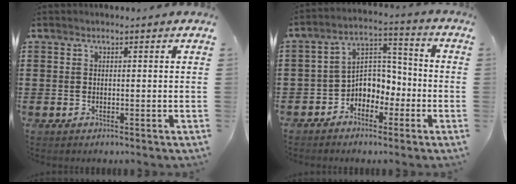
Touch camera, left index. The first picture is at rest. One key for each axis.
{"total": 5.0, "fx": -2.7, "fy": 4.1, "fz": 1.2, "tx": -0.033, "ty": 0.008, "tz": -0.057}